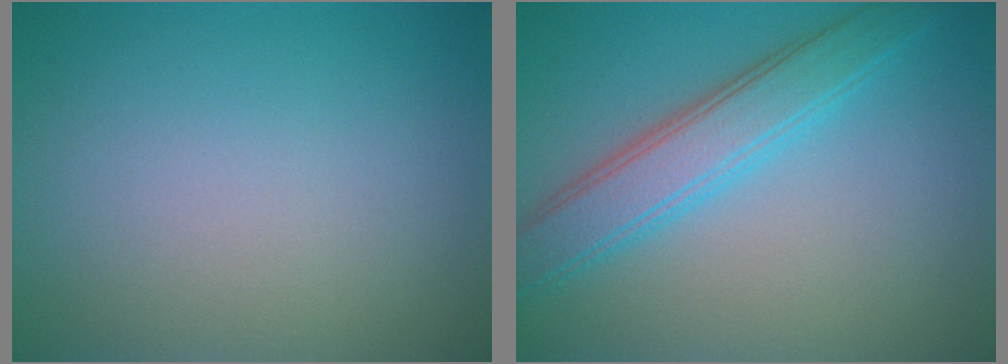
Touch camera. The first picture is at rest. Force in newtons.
{"total": 4.5, "press": 4.5, "slide": 0.1}